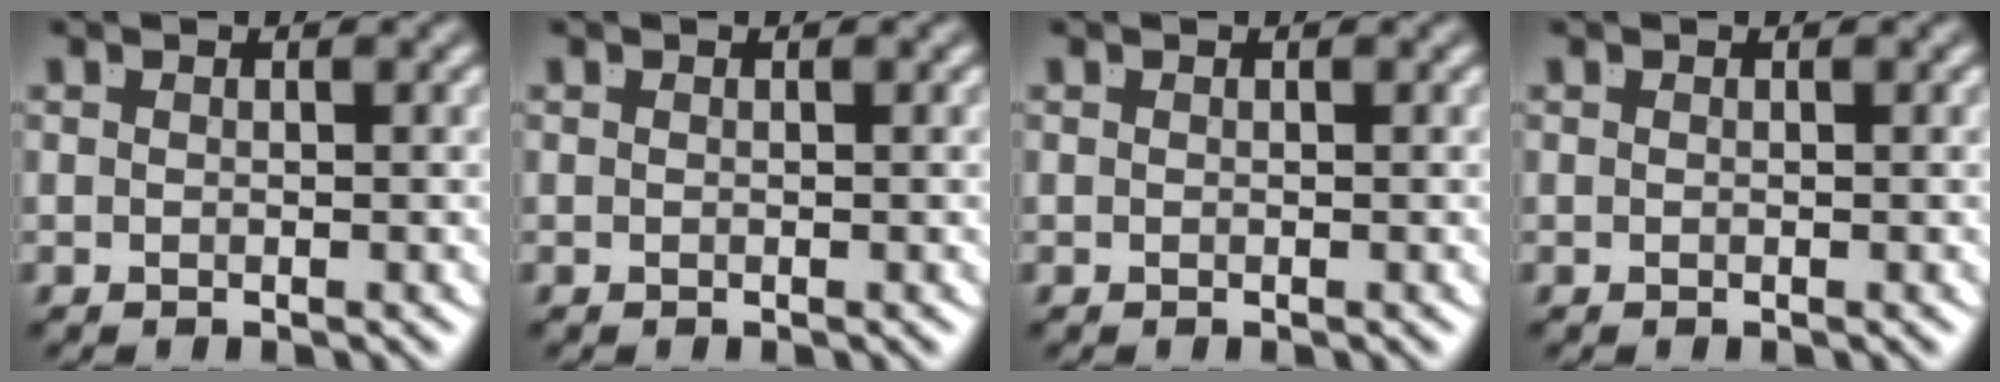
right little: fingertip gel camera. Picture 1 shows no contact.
{"total": 0.0}
{"total": 0.0}
{"total": 0.0}